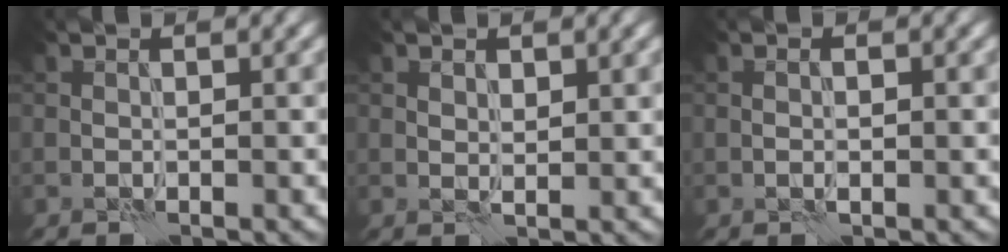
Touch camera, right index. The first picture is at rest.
{"total": 1.2, "force": [0.7, 0.6, 0.7], "torque": [-0.012, -0.003, 0.016]}
{"total": 1.3, "force": [-0.1, 0.5, 1.2], "torque": [-0.021, 0.000, -0.002]}